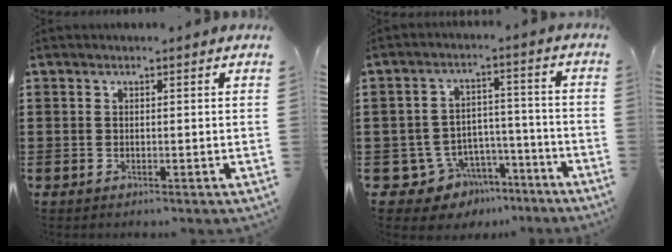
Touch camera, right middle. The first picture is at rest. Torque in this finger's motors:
{"motor_torque": [0.07, 0.02, -0.03, -0.02]}